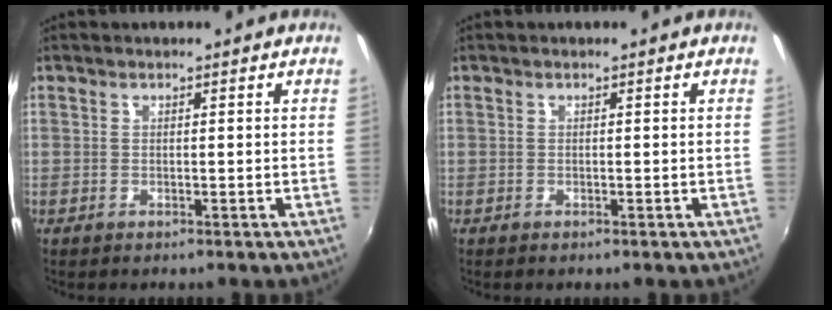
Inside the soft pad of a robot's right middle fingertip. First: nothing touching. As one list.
[{"total": 0.0}]